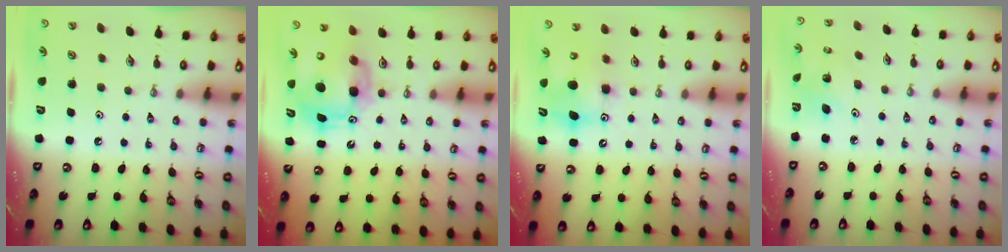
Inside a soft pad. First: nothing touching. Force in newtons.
{"total": 9.4, "press": 9.2, "slide": 1.8}
{"total": 8.9, "press": 8.7, "slide": 1.8}
{"total": 3.2, "press": 3.2, "slide": 0.2}